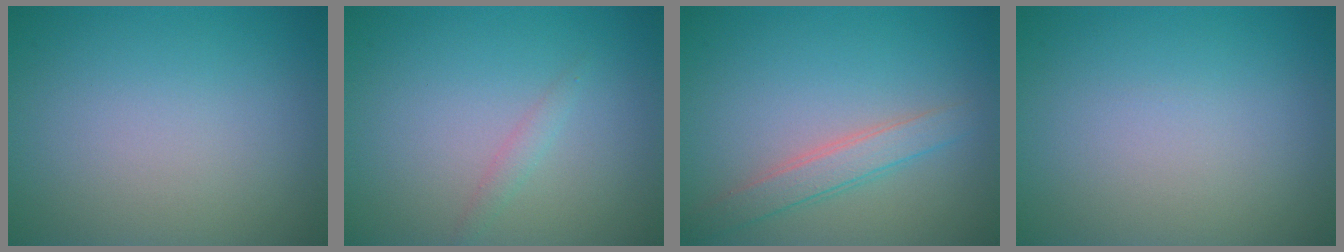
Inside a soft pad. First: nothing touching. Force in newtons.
{"total": 1.0, "press": 1.0, "slide": 0.0}
{"total": 2.5, "press": 2.5, "slide": 0.1}
{"total": 0.0}